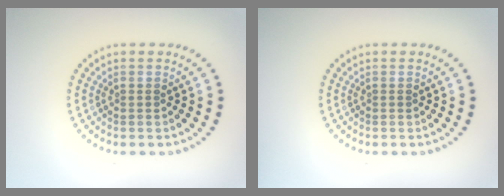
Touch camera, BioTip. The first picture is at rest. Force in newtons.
{"total": 0.0}